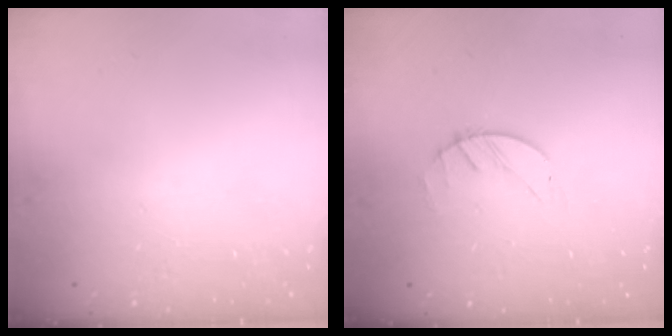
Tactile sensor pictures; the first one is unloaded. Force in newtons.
{"total": 1.4, "press": 1.3, "slide": 0.2}